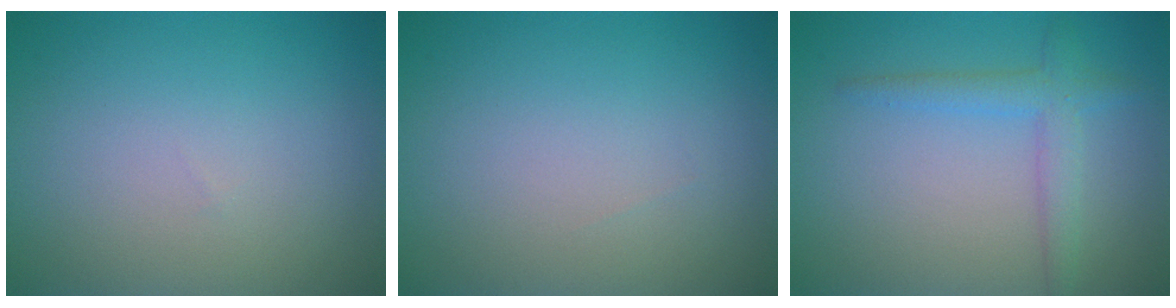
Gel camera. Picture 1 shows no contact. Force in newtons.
{"total": 0.0}
{"total": 2.7, "press": 2.7, "slide": 0.0}